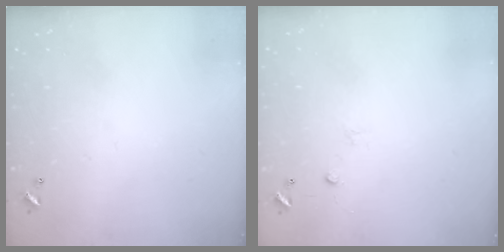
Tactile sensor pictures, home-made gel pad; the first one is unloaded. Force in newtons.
{"total": 4.9, "press": 4.9, "slide": 0.7}